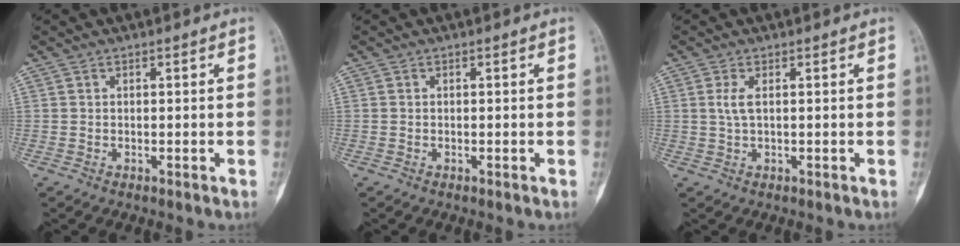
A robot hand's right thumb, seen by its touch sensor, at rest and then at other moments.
{"total": 0.0}
{"total": 2.5, "force": [0.5, 1.0, 2.2], "torque": [-0.048, 0.003, 0.011]}